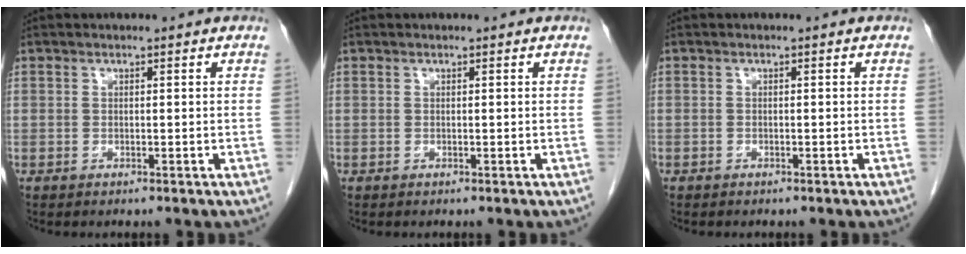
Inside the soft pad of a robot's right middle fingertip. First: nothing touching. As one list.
[{"total": 0.0}, {"total": 0.5, "force": [-0.4, 0.3, 0.1], "torque": [-0.009, 0.001, -0.008]}]